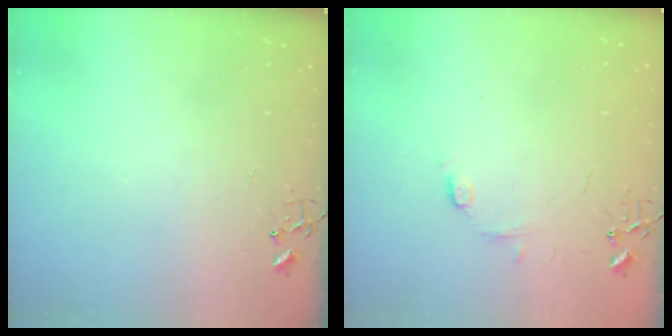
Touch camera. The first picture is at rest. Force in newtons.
{"total": 6.1, "press": 6.1, "slide": 0.7}